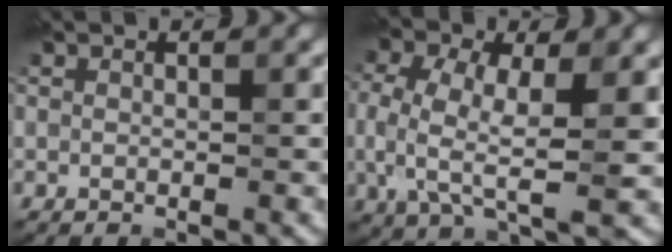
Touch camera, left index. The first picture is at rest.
{"total": 7.6, "force": [-0.2, 3.9, 6.5], "torque": [-0.141, 0.004, -0.008]}